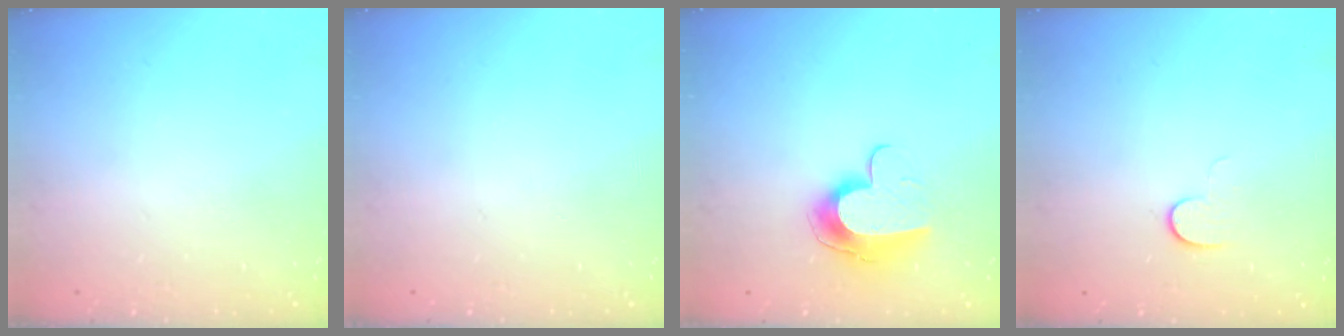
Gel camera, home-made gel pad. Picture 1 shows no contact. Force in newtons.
{"total": 0.0}
{"total": 10.7, "press": 10.7, "slide": 0.5}
{"total": 4.8, "press": 4.7, "slide": 0.5}